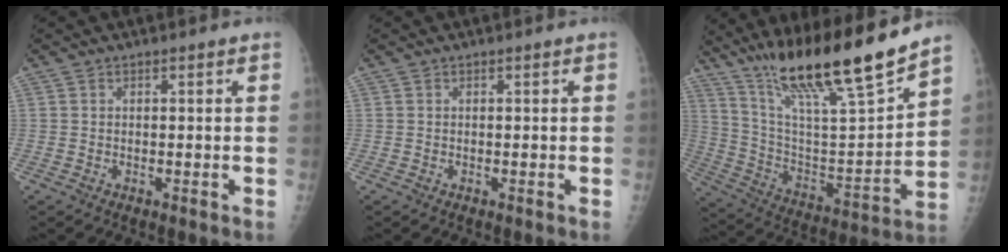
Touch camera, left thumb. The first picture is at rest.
{"total": 0.0}
{"total": 23.9, "force": [18.0, 2.6, 15.5], "torque": [-0.244, -0.070, 0.320]}